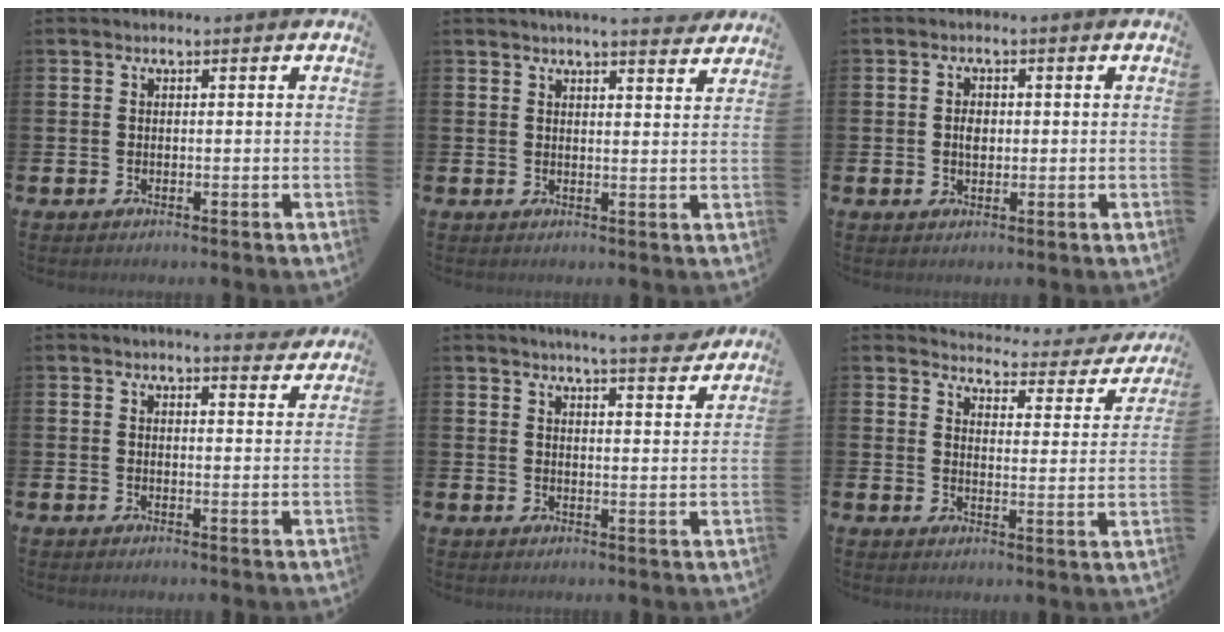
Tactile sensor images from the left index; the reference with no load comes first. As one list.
[{"total": 4.5, "force": [4.3, -0.1, 1.1], "torque": [-0.021, -0.021, 0.076]}, {"total": 2.3, "force": [0.0, 1.7, 1.6], "torque": [-0.014, 0.002, -0.005]}, {"total": 3.5, "force": [3.4, 0.0, 0.5], "torque": [-0.008, -0.019, 0.060]}, {"total": 5.9, "force": [5.6, -0.3, 1.8], "torque": [-0.031, -0.033, 0.097]}, {"total": 3.5, "force": [3.4, 0.9, 0.6], "torque": [-0.030, -0.034, 0.049]}]